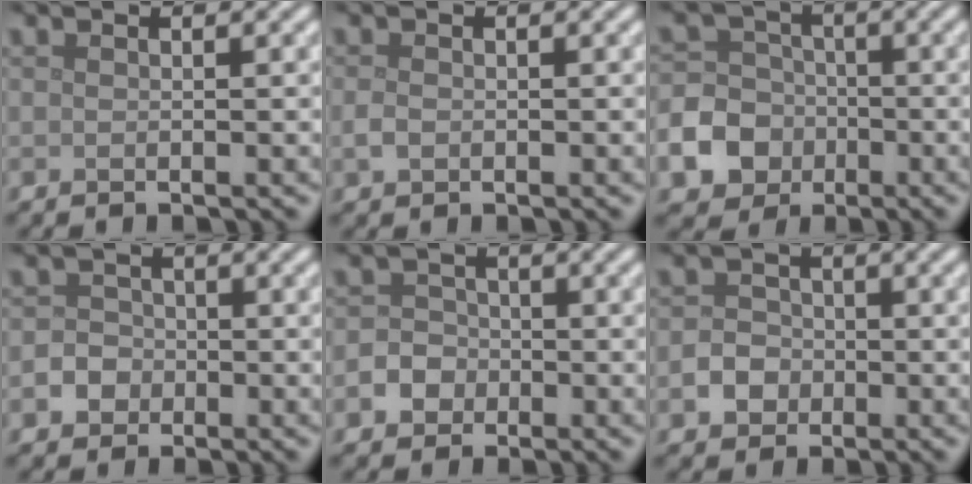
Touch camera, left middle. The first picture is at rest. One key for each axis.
{"total": 1.0, "fx": -0.2, "fy": 0.8, "fz": 0.6, "tx": -0.013, "ty": -0.002, "tz": -0.006}
{"total": 8.8, "fx": -3.4, "fy": 7.7, "fz": 2.5, "tx": -0.053, "ty": -0.020, "tz": -0.088}
{"total": 2.4, "fx": -0.8, "fy": 2.2, "fz": 0.7, "tx": 0.005, "ty": 0.001, "tz": -0.021}
{"total": 2.9, "fx": -1.1, "fy": 2.5, "fz": 0.8, "tx": 0.004, "ty": 0.002, "tz": -0.027}
{"total": 2.6, "fx": -0.8, "fy": 2.2, "fz": 1.0, "tx": -0.004, "ty": 0.001, "tz": -0.022}